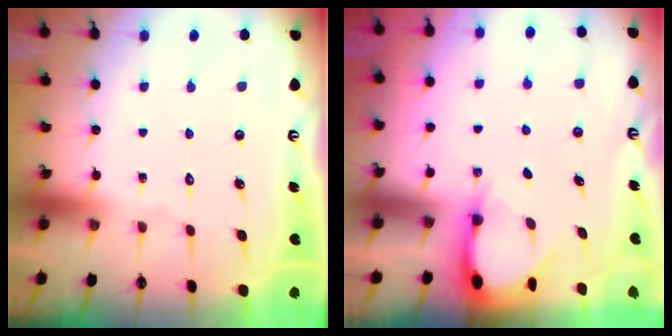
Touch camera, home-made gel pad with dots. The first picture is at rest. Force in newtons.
{"total": 3.0, "press": 3.0, "slide": 0.3}